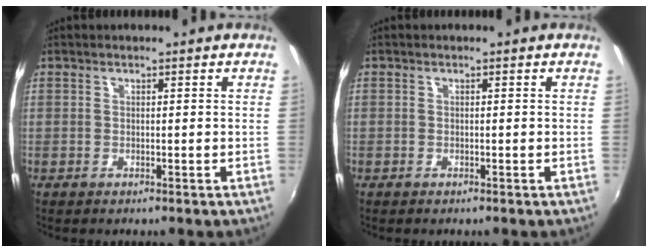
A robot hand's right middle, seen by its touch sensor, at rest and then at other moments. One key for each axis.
{"total": 0.5, "fx": -0.4, "fy": 0.3, "fz": 0.0, "tx": 0.000, "ty": 0.000, "tz": -0.007}